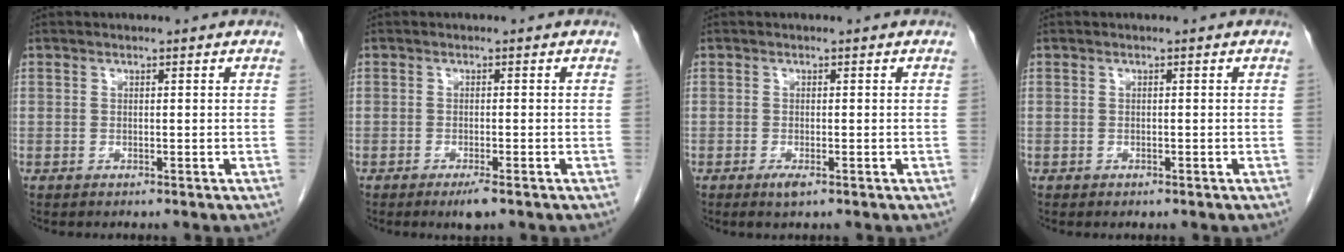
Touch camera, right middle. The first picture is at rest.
{"total": 2.4, "force": [-1.5, 0.3, 1.8], "torque": [-0.029, -0.004, -0.023]}
{"total": 1.4, "force": [-0.8, 0.3, 1.1], "torque": [-0.021, -0.003, -0.013]}
{"total": 0.0}